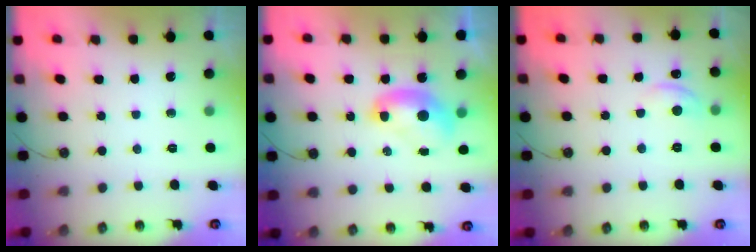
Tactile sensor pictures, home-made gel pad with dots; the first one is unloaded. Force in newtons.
{"total": 2.0, "press": 2.0, "slide": 0.2}
{"total": 2.4, "press": 2.3, "slide": 0.8}